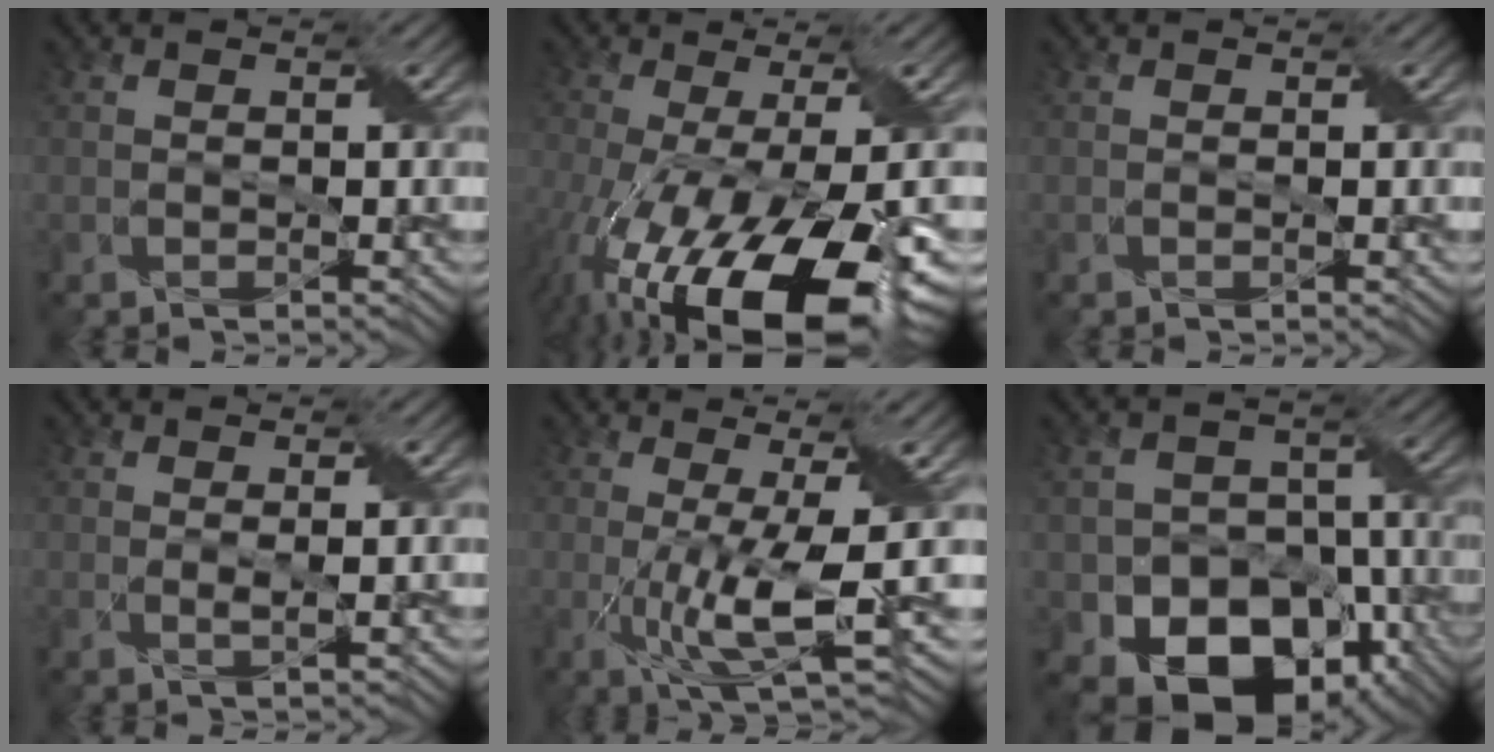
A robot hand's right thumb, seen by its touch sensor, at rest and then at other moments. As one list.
[{"total": 18.4, "force": [-7.9, 7.2, 15.0], "torque": [-0.285, -0.056, -0.107]}, {"total": 0.0}, {"total": 1.3, "force": [0.4, 0.2, 1.2], "torque": [-0.027, 0.001, 0.004]}, {"total": 9.1, "force": [-1.4, 1.6, 8.8], "torque": [-0.162, 0.003, -0.019]}, {"total": 14.0, "force": [-7.0, 10.0, 7.0], "torque": [-0.113, -0.025, -0.115]}]